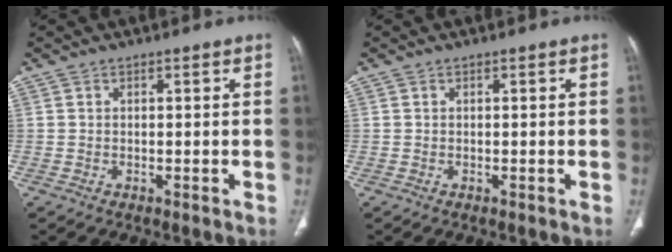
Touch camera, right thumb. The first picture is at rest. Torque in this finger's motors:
{"motor_torque": [0.05, 0.03, -0.21, 0.11, 0.01]}